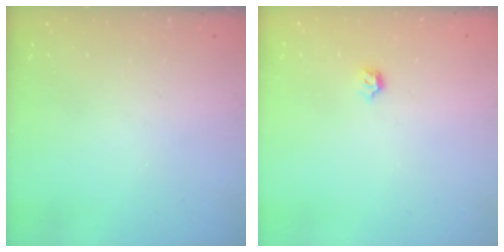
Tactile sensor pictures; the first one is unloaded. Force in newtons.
{"total": 4.0, "press": 4.0, "slide": 0.8}